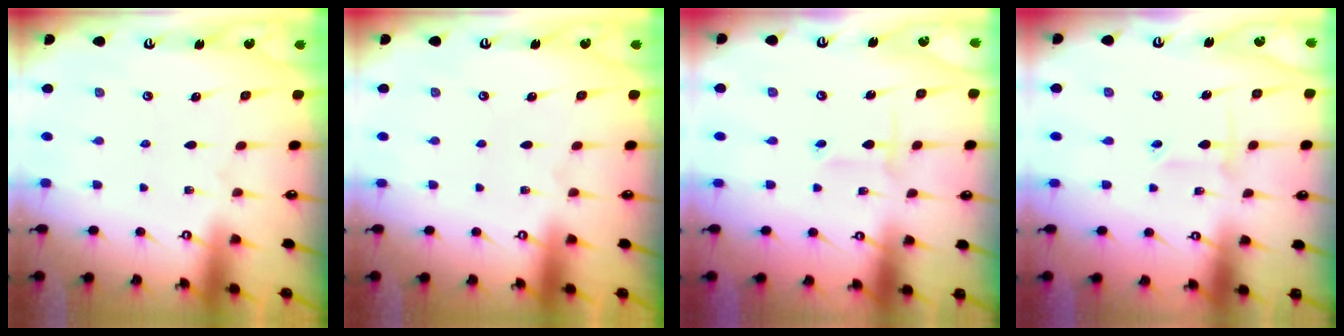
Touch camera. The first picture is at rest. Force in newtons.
{"total": 0.0}
{"total": 2.4, "press": 2.4, "slide": 0.2}
{"total": 2.7, "press": 2.5, "slide": 1.0}